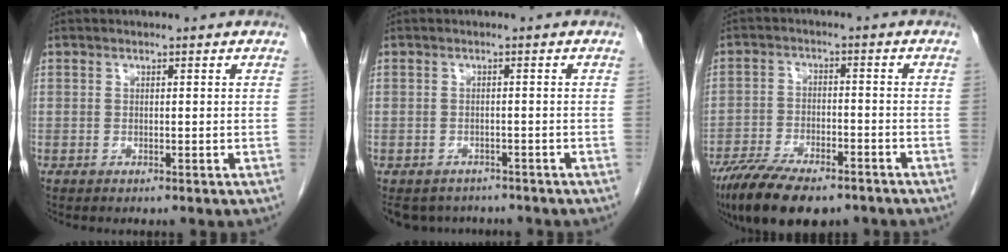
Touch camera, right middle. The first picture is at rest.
{"total": 6.7, "force": [-5.9, 3.1, 0.8], "torque": [-0.006, 0.001, -0.076]}
{"total": 13.6, "force": [-10.2, 4.6, 7.7], "torque": [-0.134, -0.016, -0.166]}